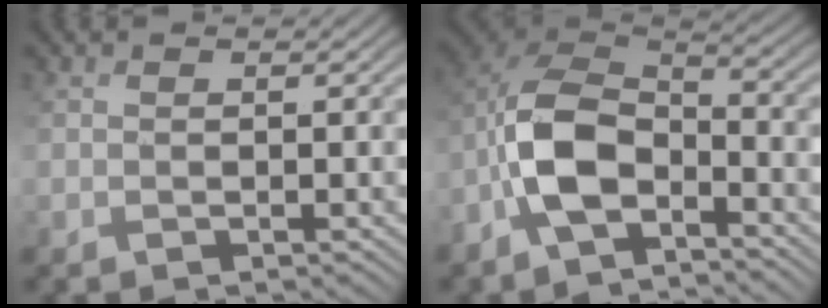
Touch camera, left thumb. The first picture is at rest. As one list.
[{"total": 10.0, "force": [-4.4, 4.9, 7.6], "torque": [-0.162, 0.007, -0.104]}]